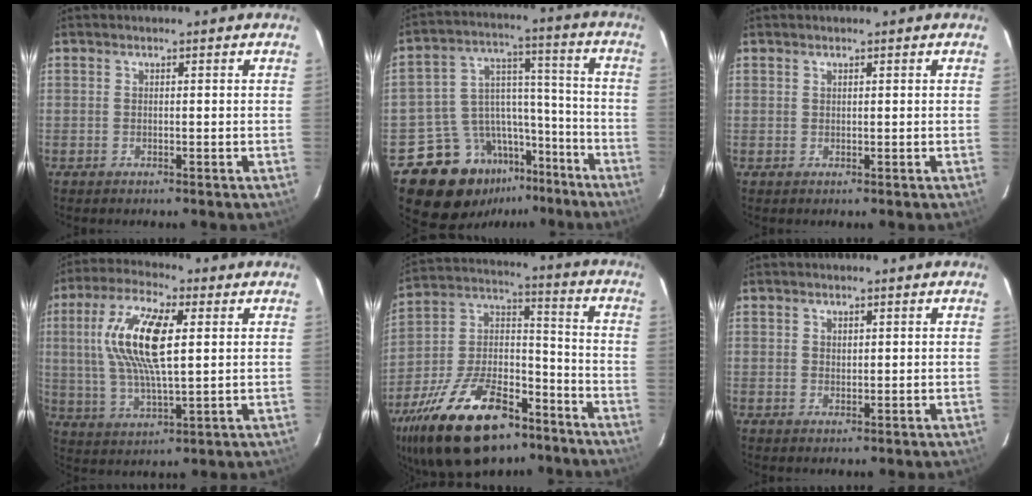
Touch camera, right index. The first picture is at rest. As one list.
[{"total": 19.1, "force": [-14.2, 11.1, 6.3], "torque": [-0.134, 0.059, -0.208]}, {"total": 0.6, "force": [0.4, 0.5, 0.0], "torque": [0.002, 0.003, 0.006]}, {"total": 14.7, "force": [3.3, 4.8, 13.5], "torque": [-0.265, 0.011, 0.063]}, {"total": 26.0, "force": [-16.7, 12.3, 15.7], "torque": [-0.311, 0.005, -0.269]}, {"total": 1.1, "force": [0.6, 0.9, 0.3], "torque": [-0.003, 0.003, 0.011]}]